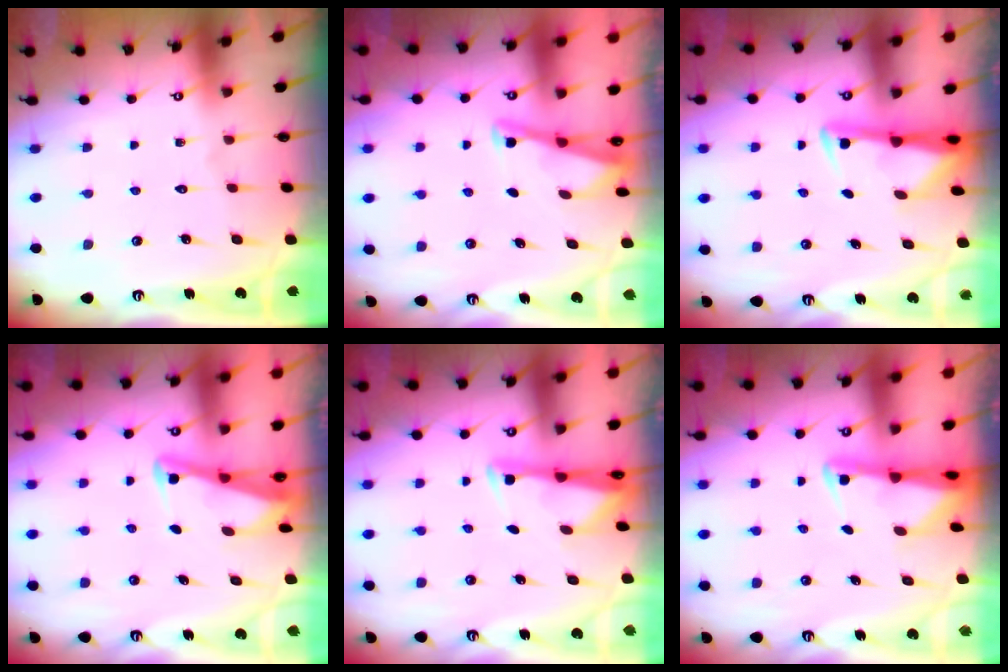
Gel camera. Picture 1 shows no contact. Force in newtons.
{"total": 2.9, "press": 2.9, "slide": 0.2}
{"total": 2.9, "press": 2.9, "slide": 0.5}
{"total": 2.7, "press": 2.6, "slide": 0.4}
{"total": 2.7, "press": 2.7, "slide": 0.4}
{"total": 2.4, "press": 2.3, "slide": 0.5}